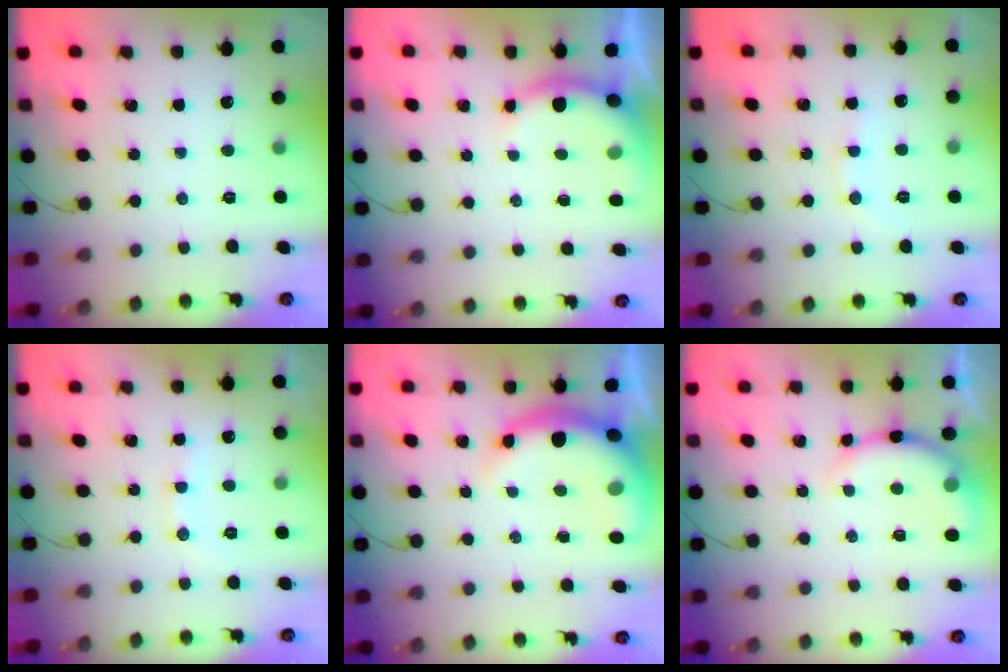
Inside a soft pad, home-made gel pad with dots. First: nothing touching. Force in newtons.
{"total": 5.2, "press": 5.2, "slide": 0.3}
{"total": 7.1, "press": 6.9, "slide": 1.5}
{"total": 7.9, "press": 7.9, "slide": 1.0}
{"total": 10.5, "press": 10.2, "slide": 2.6}
{"total": 8.5, "press": 8.4, "slide": 1.6}